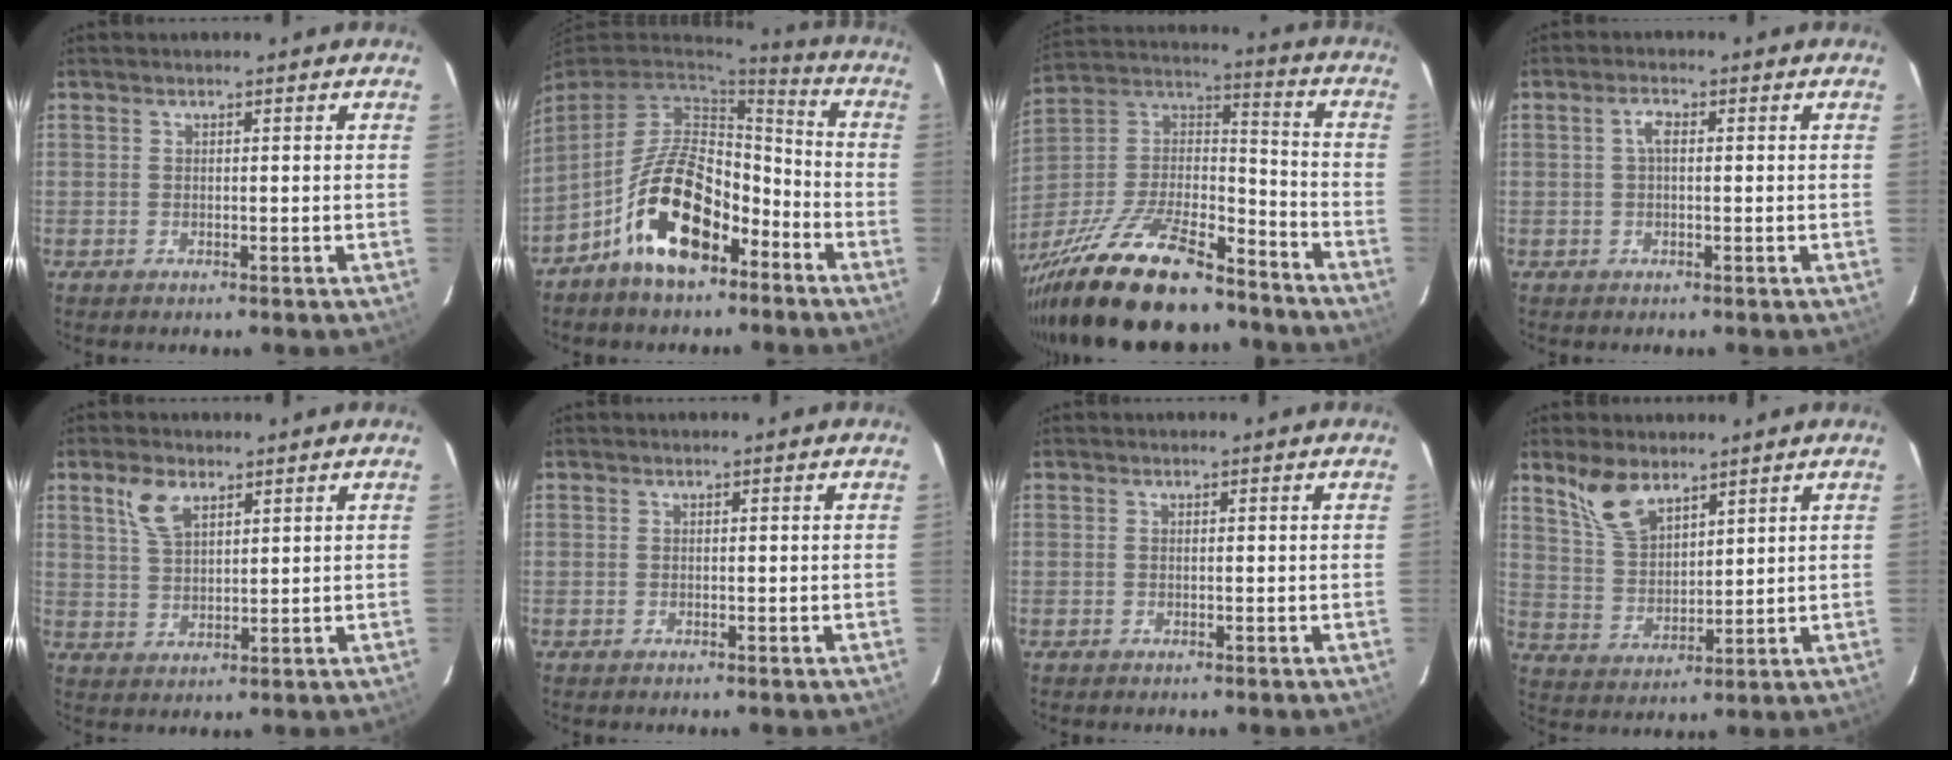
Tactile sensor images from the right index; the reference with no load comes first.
{"total": 15.2, "force": [-8.7, 7.2, 10.2], "torque": [-0.193, 0.017, -0.144]}
{"total": 27.7, "force": [-20.7, 8.9, 16.1], "torque": [-0.327, -0.014, -0.336]}
{"total": 2.1, "force": [0.2, 0.9, 1.9], "torque": [-0.041, 0.008, 0.004]}
{"total": 5.8, "force": [3.4, 2.9, 3.7], "torque": [-0.077, 0.009, 0.070]}
{"total": 0.0}
{"total": 0.0}
{"total": 8.5, "force": [6.2, 3.7, 4.6], "torque": [-0.086, 0.009, 0.133]}